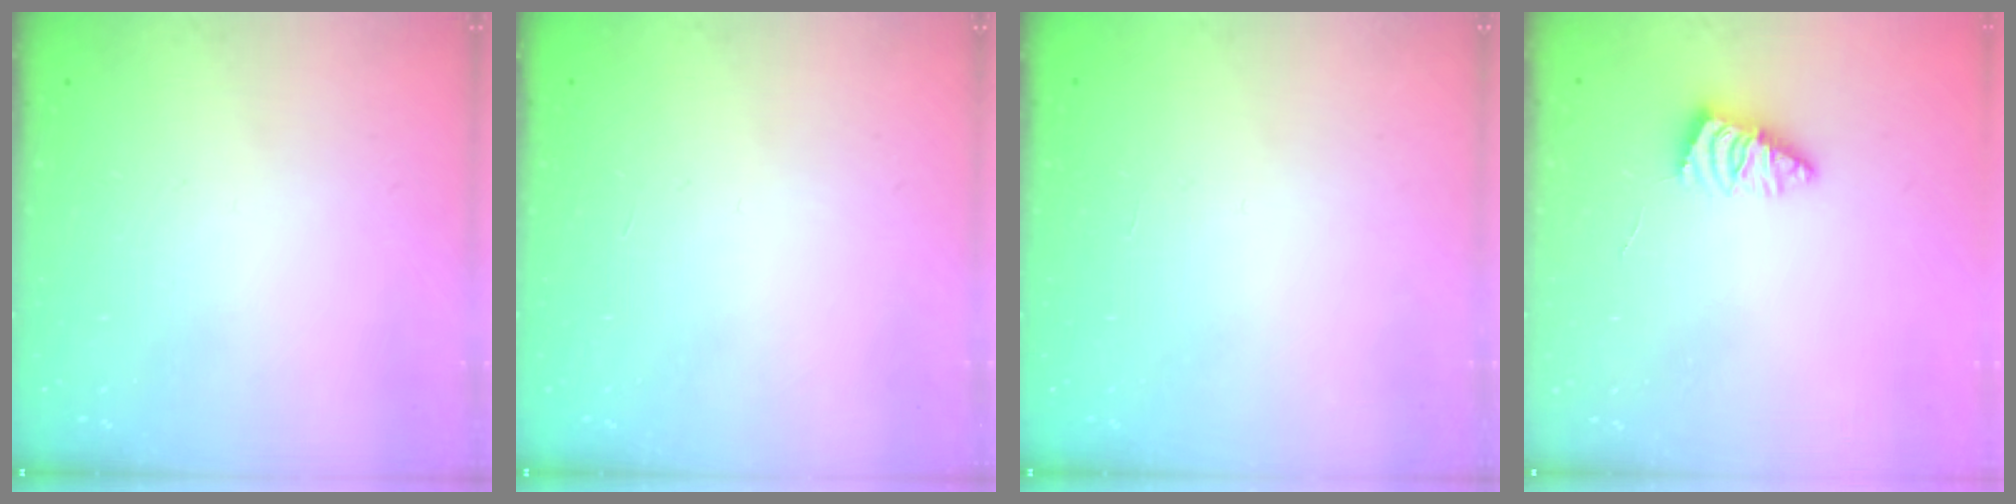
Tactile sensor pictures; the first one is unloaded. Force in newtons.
{"total": 0.0}
{"total": 0.0}
{"total": 2.9, "press": 2.8, "slide": 0.6}